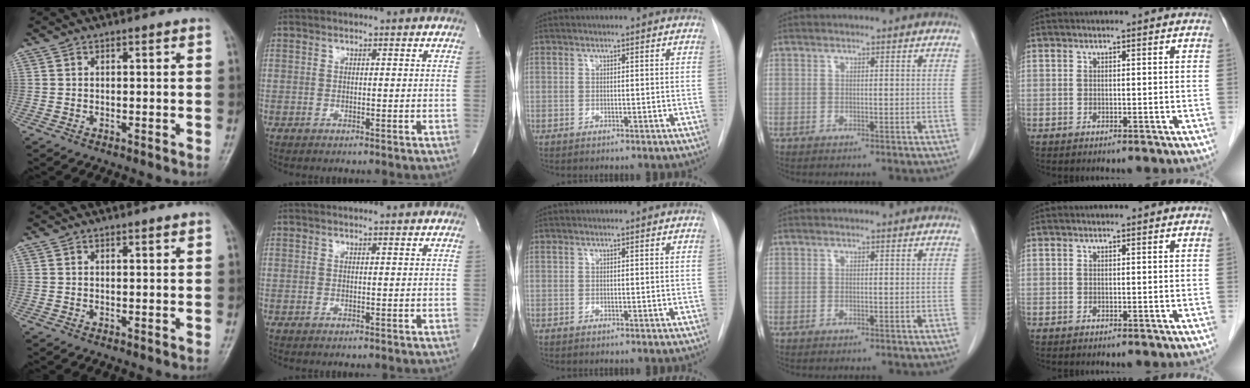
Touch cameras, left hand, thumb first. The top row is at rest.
{"thumb": {"total": 0.7, "force": [0.6, 0.1, 0.4], "torque": [-0.008, -0.004, 0.009]}, "index": {"total": 0.9, "force": [0.9, 0.0, 0.0], "torque": [-0.008, -0.001, 0.008]}}